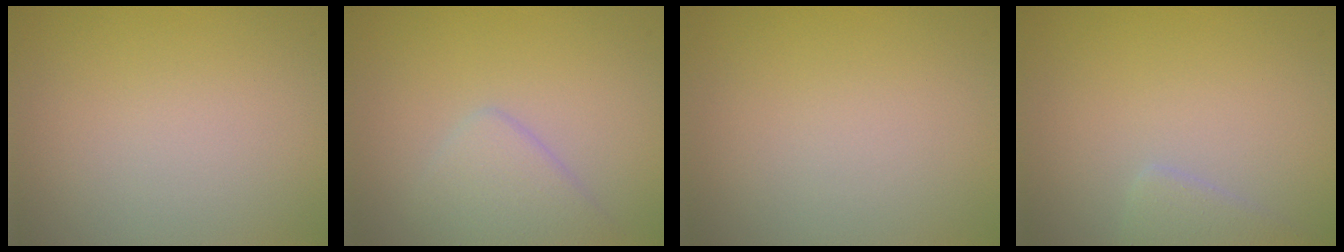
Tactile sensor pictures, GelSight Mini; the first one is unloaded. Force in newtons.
{"total": 2.7, "press": 2.7, "slide": 0.1}
{"total": 0.0}
{"total": 1.7, "press": 1.7, "slide": 0.1}